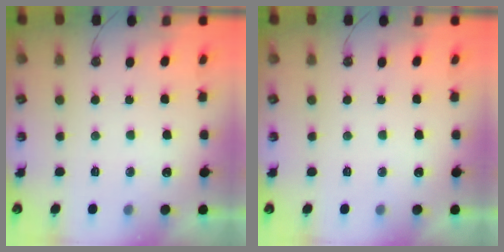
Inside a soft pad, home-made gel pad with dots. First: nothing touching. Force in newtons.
{"total": 0.0}